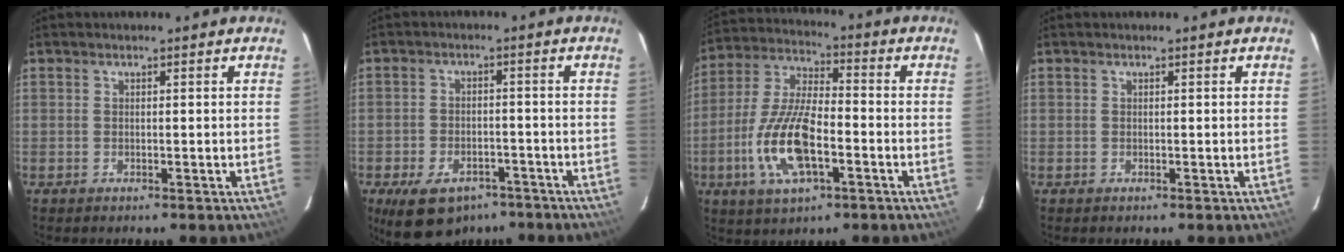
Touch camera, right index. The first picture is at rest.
{"total": 12.0, "force": [-8.0, 6.8, 5.8], "torque": [-0.134, -0.006, -0.116]}
{"total": 14.9, "force": [-4.9, 5.7, 12.9], "torque": [-0.278, -0.006, -0.091]}
{"total": 0.0}